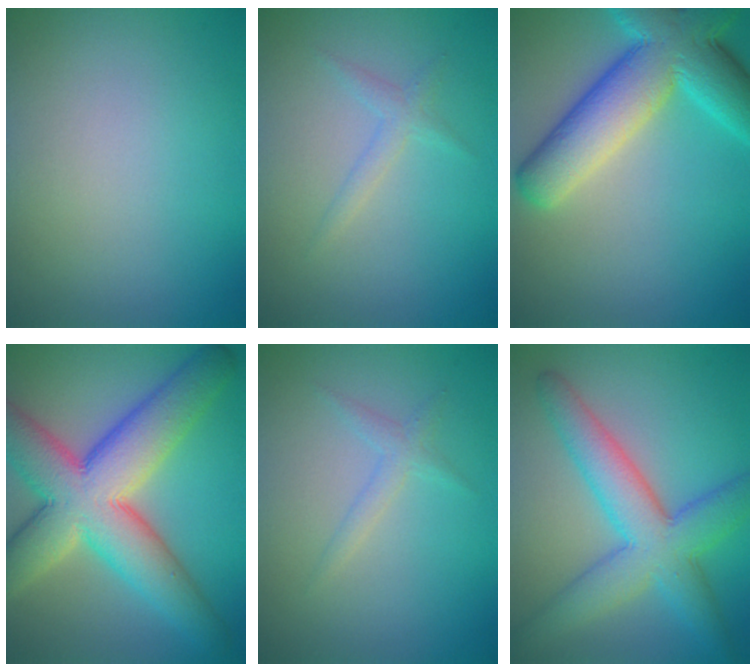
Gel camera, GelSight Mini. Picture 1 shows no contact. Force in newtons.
{"total": 1.3, "press": 1.3, "slide": 0.1}
{"total": 10.2, "press": 10.2, "slide": 0.5}
{"total": 11.7, "press": 11.7, "slide": 0.6}
{"total": 1.3, "press": 1.3, "slide": 0.1}
{"total": 7.2, "press": 7.2, "slide": 0.1}